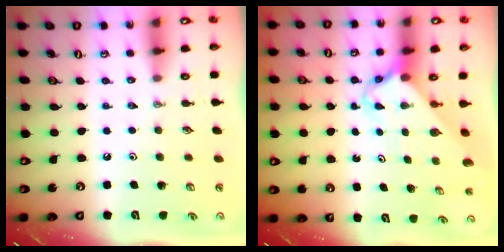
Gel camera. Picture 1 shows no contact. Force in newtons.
{"total": 2.4, "press": 2.4, "slide": 0.2}